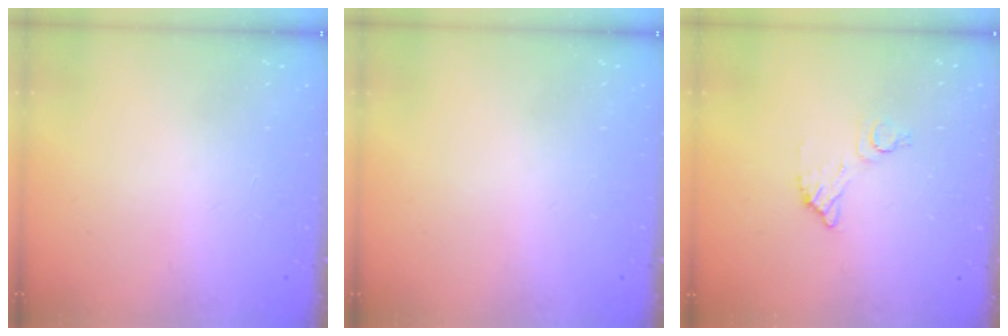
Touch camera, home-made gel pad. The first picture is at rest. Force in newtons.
{"total": 0.0}
{"total": 6.2, "press": 6.2, "slide": 0.3}